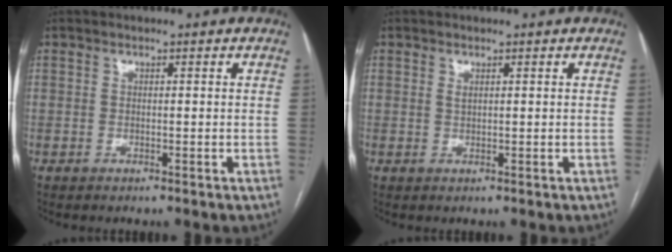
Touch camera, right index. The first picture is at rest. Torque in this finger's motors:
{"motor_torque": [-0.21, -0.04, 0.02, 0.02]}